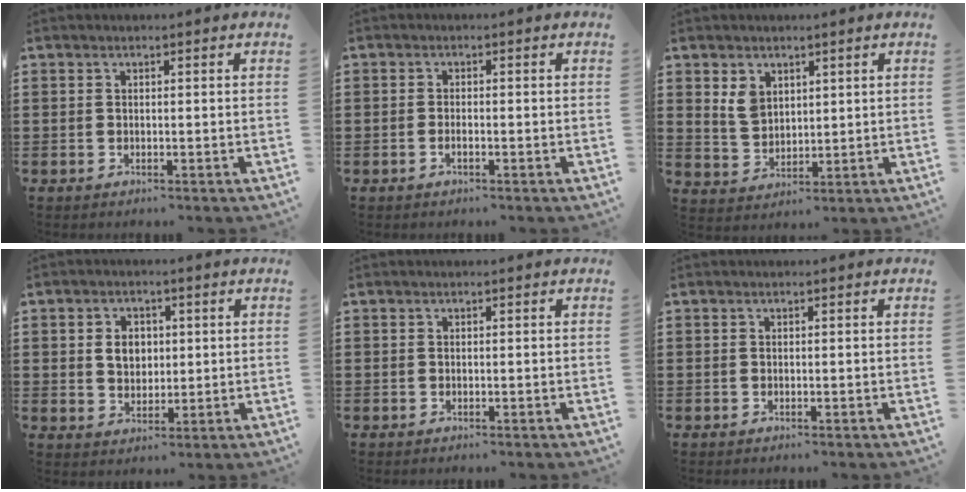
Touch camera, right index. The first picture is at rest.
{"total": 0.9, "force": [-0.6, 0.1, 0.7], "torque": [-0.016, -0.006, -0.008]}
{"total": 4.2, "force": [2.2, 3.0, 1.9], "torque": [-0.049, 0.010, 0.042]}
{"total": 4.0, "force": [0.6, 3.1, 2.4], "torque": [-0.050, 0.009, 0.006]}
{"total": 0.0}
{"total": 0.0}